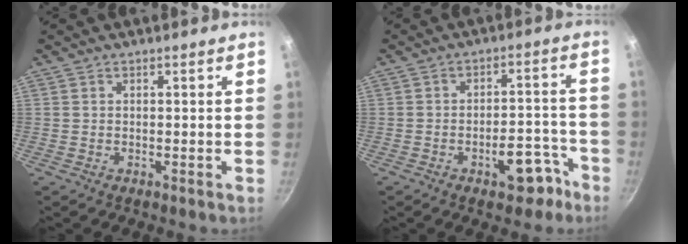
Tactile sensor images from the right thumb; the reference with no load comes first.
{"total": 8.7, "force": [-4.9, 4.2, 5.8], "torque": [-0.045, 0.050, -0.056]}